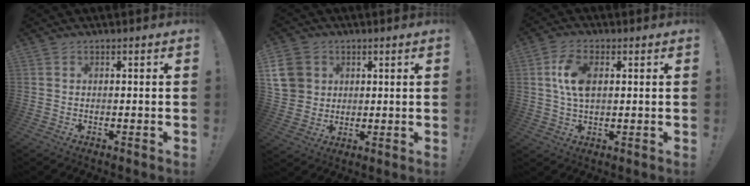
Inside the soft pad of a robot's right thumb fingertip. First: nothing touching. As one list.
[{"total": 10.6, "force": [3.3, 9.3, 3.7], "torque": [-0.061, -0.010, 0.071]}, {"total": 8.6, "force": [1.9, 4.9, 6.8], "torque": [-0.133, -0.002, 0.031]}]